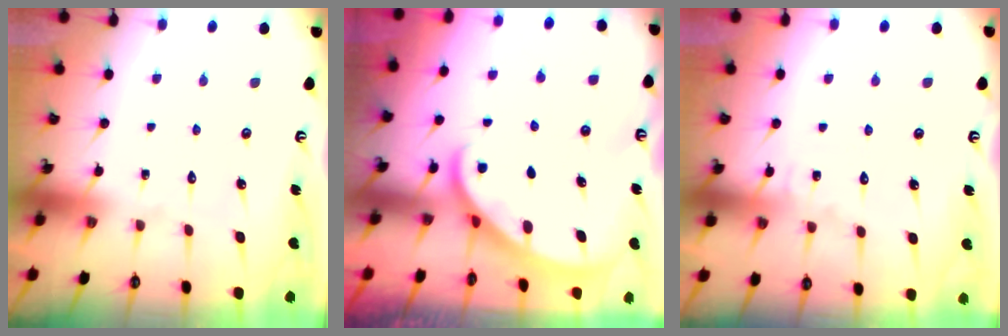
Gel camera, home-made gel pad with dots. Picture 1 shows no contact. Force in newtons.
{"total": 1.9, "press": 1.9, "slide": 0.1}
{"total": 5.6, "press": 5.6, "slide": 0.5}